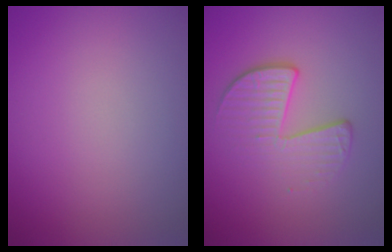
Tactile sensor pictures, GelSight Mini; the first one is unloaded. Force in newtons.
{"total": 4.0, "press": 2.7, "slide": 2.9}